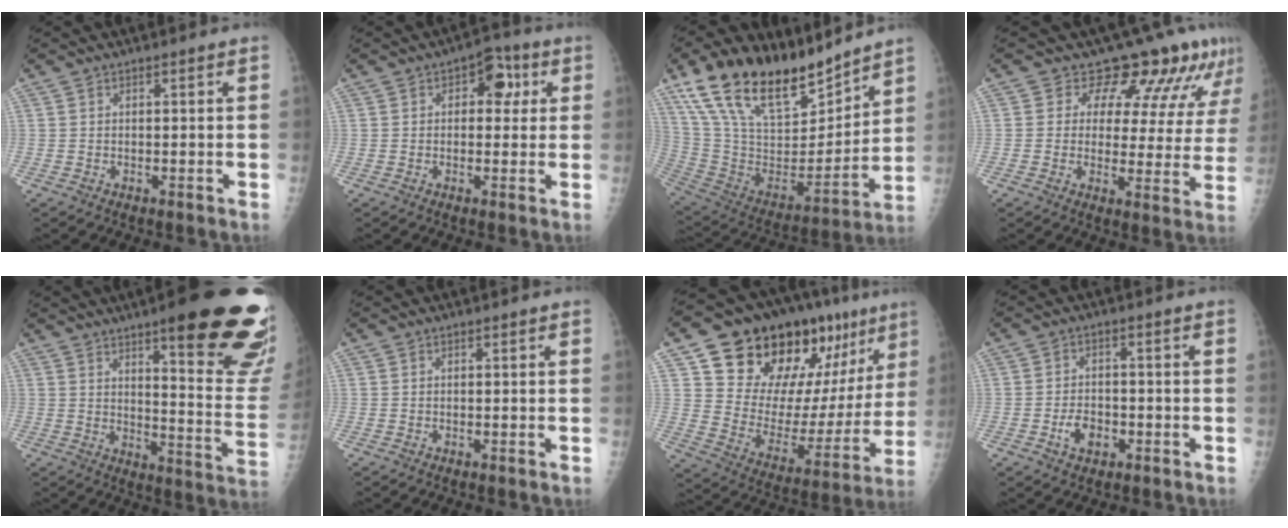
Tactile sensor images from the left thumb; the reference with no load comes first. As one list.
[{"total": 6.1, "force": [1.8, 4.0, 4.2], "torque": [-0.017, 0.003, 0.014]}, {"total": 25.7, "force": [19.2, 10.3, 13.6], "torque": [-0.220, -0.071, 0.347]}, {"total": 13.1, "force": [10.7, 6.0, 4.6], "torque": [-0.016, -0.058, 0.113]}, {"total": 24.6, "force": [15.2, 4.4, 18.8], "torque": [-0.201, -0.076, 0.203]}, {"total": 0.0}, {"total": 27.3, "force": [16.4, 13.1, 17.5], "torque": [-0.211, -0.042, 0.261]}, {"total": 4.6, "force": [-1.8, 3.2, 2.8], "torque": [-0.039, 0.011, -0.031]}]